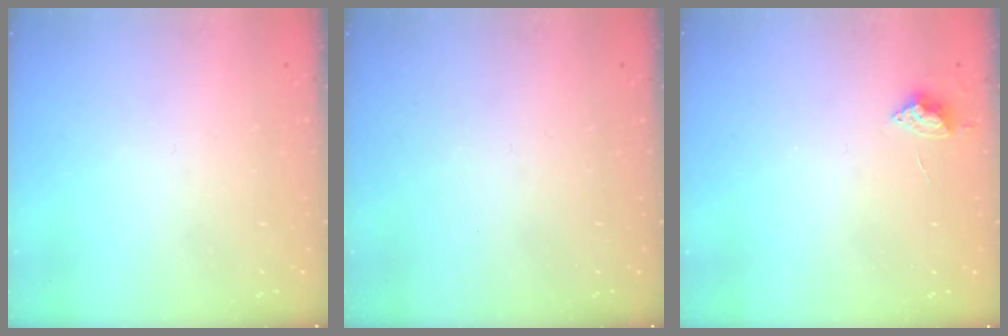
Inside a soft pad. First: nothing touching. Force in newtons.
{"total": 0.0}
{"total": 5.7, "press": 5.6, "slide": 0.6}